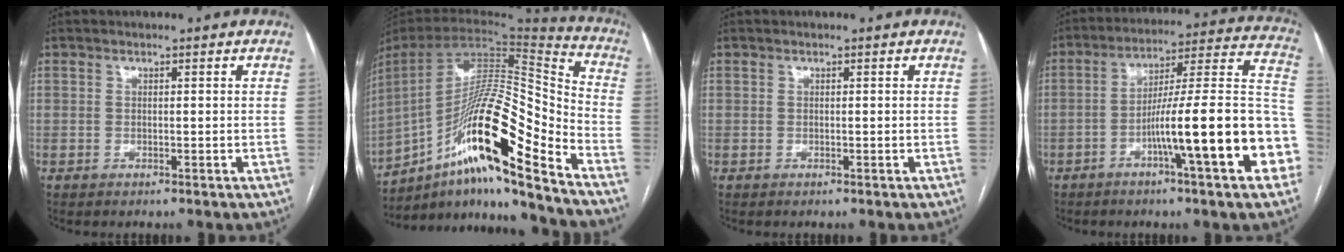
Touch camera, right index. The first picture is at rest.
{"total": 23.4, "force": [-13.3, 1.7, 19.1], "torque": [-0.319, 0.015, -0.231]}
{"total": 0.0}
{"total": 20.2, "force": [-6.6, 1.2, 19.1], "torque": [-0.208, 0.031, -0.092]}